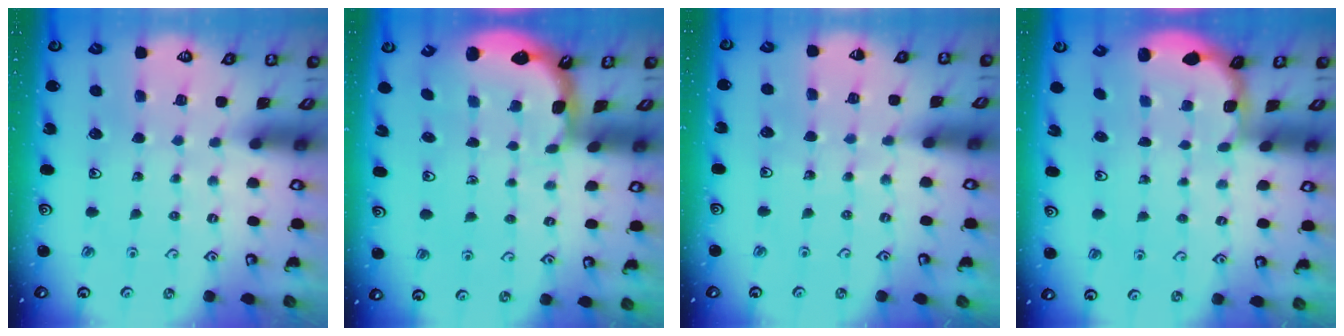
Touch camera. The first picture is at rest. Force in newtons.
{"total": 2.3, "press": 1.7, "slide": 1.6}
{"total": 5.5, "press": 5.4, "slide": 0.7}
{"total": 1.8, "press": 1.6, "slide": 0.8}